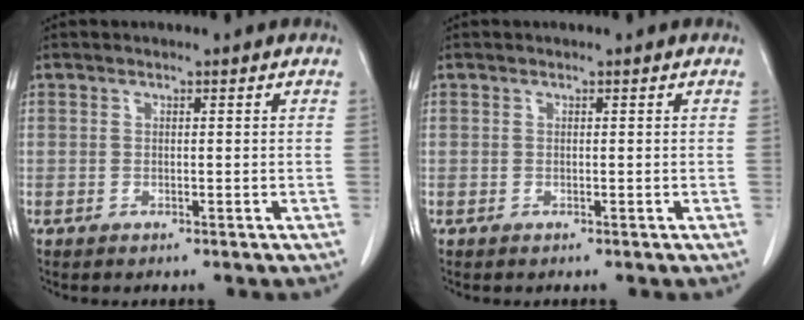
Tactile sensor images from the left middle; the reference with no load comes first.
{"total": 0.0}